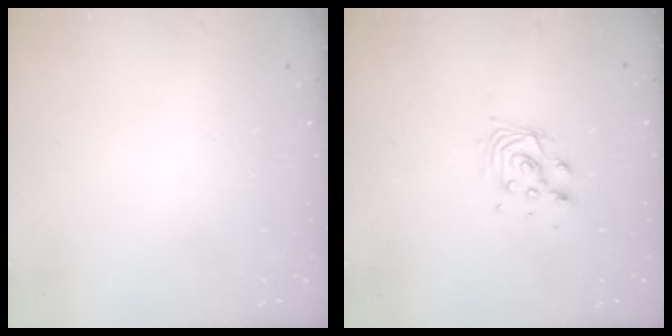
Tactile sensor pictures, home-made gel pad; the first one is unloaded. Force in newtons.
{"total": 7.6, "press": 7.6, "slide": 0.5}